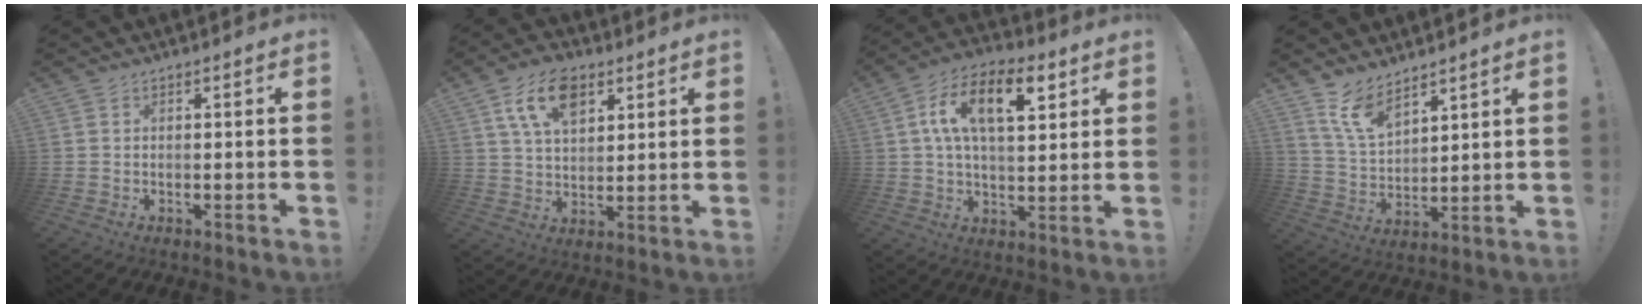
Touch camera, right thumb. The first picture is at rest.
{"total": 13.1, "force": [6.3, 8.0, 8.2], "torque": [-0.137, -0.006, 0.118]}
{"total": 15.7, "force": [5.6, 7.6, 12.5], "torque": [-0.216, -0.001, 0.092]}
{"total": 9.8, "force": [7.6, 4.4, 4.2], "torque": [-0.098, -0.042, 0.151]}